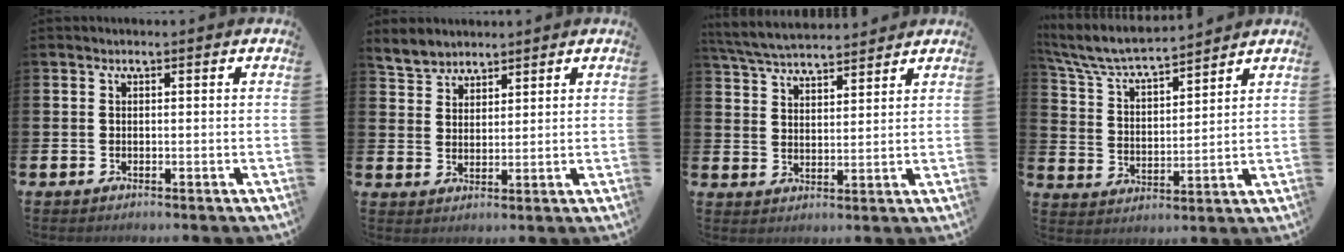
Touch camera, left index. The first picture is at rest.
{"total": 3.6, "force": [3.4, 1.1, -0.4], "torque": [0.003, -0.015, 0.062]}
{"total": 5.5, "force": [5.4, 0.7, 0.7], "torque": [-0.032, -0.029, 0.096]}
{"total": 6.9, "force": [6.5, 0.8, 2.2], "torque": [-0.068, -0.045, 0.111]}